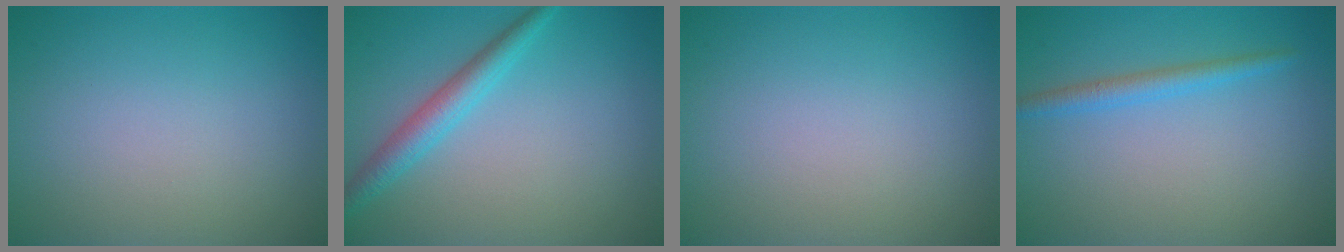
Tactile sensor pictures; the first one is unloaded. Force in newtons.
{"total": 2.9, "press": 2.9, "slide": 0.1}
{"total": 0.0}
{"total": 1.9, "press": 1.8, "slide": 0.2}